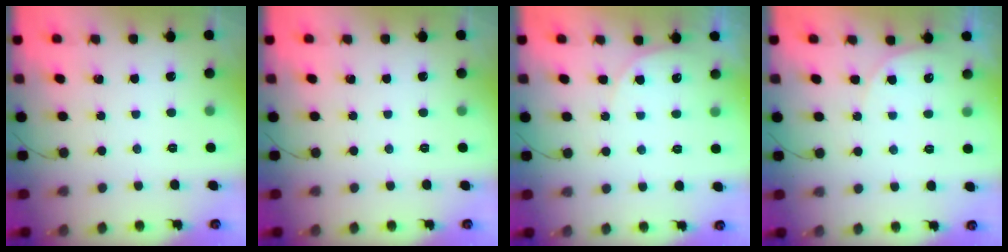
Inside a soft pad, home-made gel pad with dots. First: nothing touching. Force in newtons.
{"total": 0.0}
{"total": 4.4, "press": 4.4, "slide": 0.4}
{"total": 4.4, "press": 4.4, "slide": 0.4}